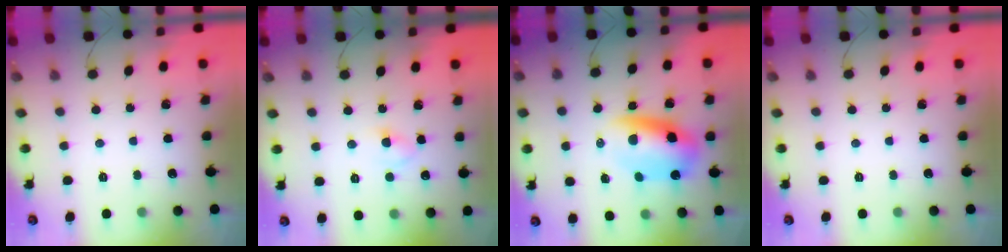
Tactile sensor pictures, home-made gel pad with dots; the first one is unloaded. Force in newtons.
{"total": 2.5, "press": 2.3, "slide": 1.0}
{"total": 11.0, "press": 10.7, "slide": 2.7}
{"total": 0.0}